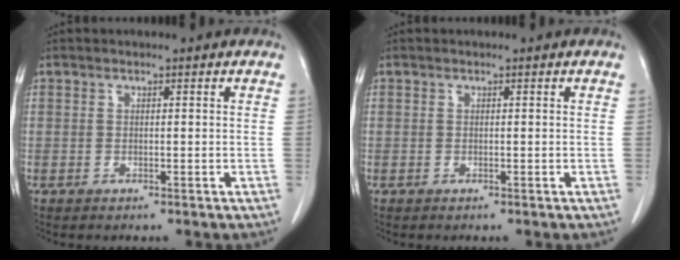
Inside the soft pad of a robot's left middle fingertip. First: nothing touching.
{"total": 0.0}